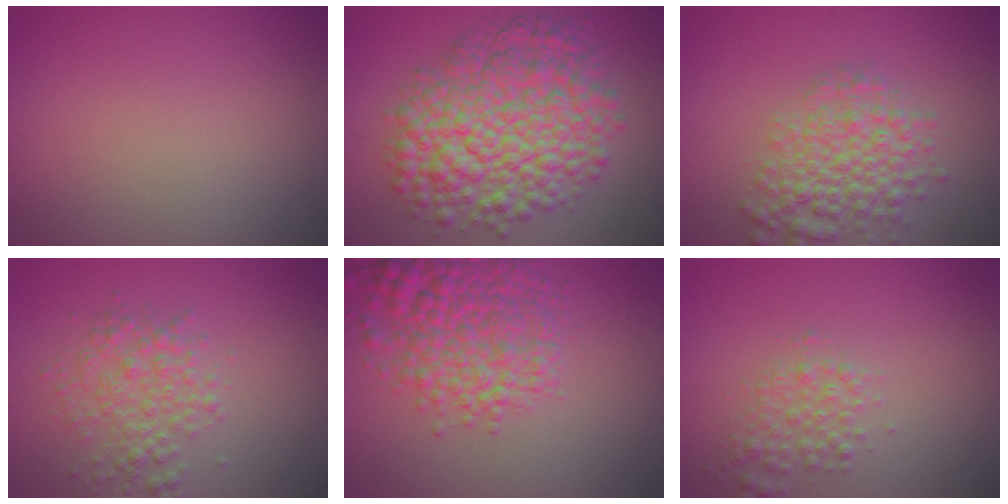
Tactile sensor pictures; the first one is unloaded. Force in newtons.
{"total": 9.9, "press": 9.9, "slide": 0.2}
{"total": 5.2, "press": 5.2, "slide": 0.2}
{"total": 3.4, "press": 3.4, "slide": 0.0}
{"total": 6.4, "press": 6.4, "slide": 0.3}
{"total": 2.2, "press": 2.2, "slide": 0.0}